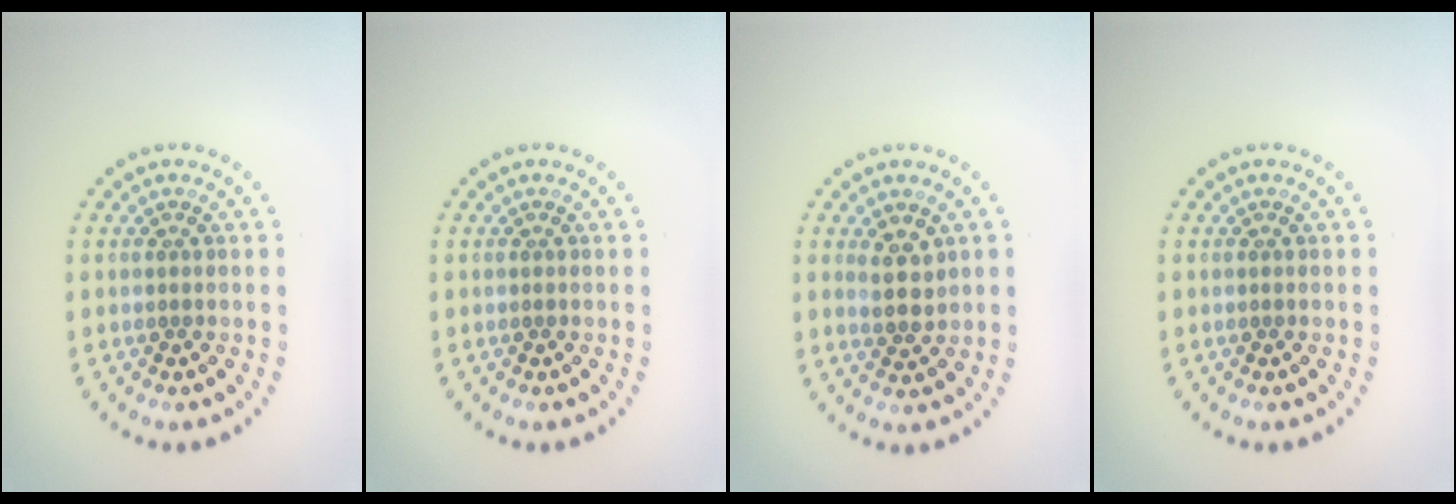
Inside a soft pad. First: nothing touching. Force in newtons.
{"total": 0.0}
{"total": 2.1, "press": 2.0, "slide": 0.8}
{"total": 0.0}